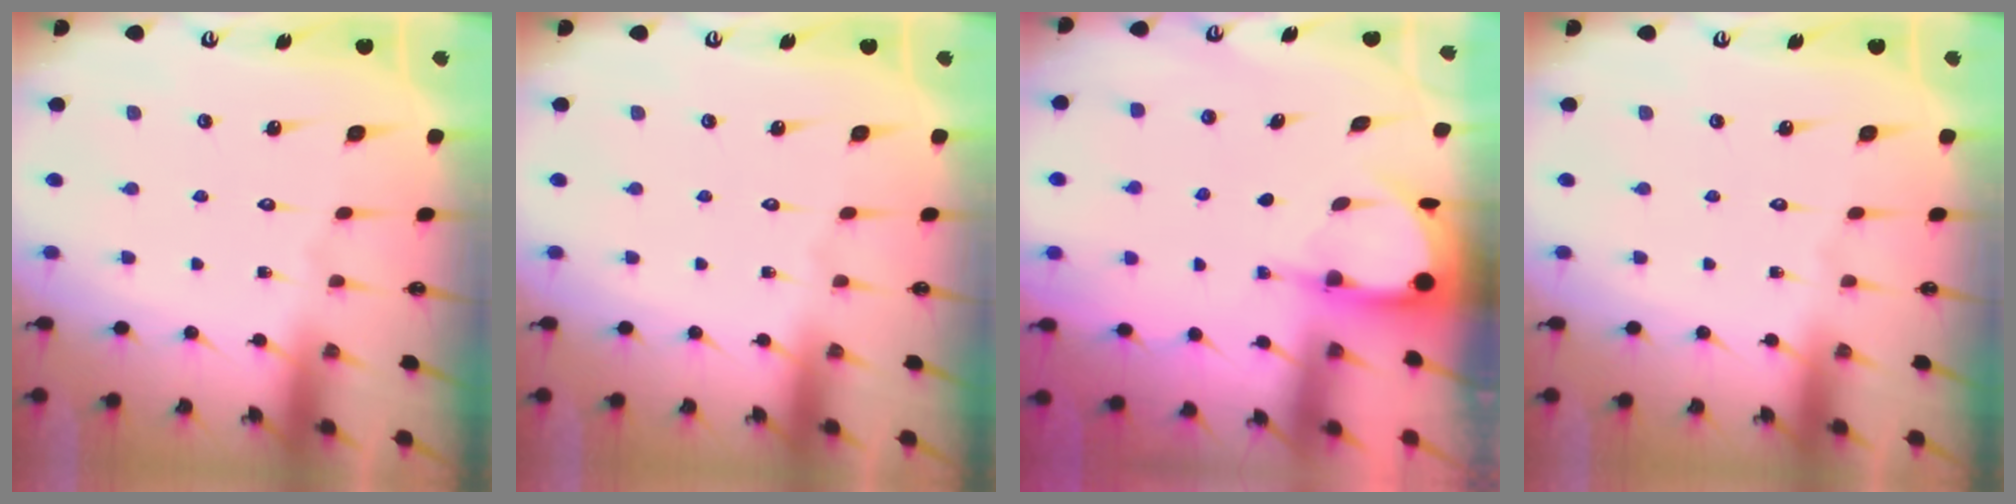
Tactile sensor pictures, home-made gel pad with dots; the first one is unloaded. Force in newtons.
{"total": 0.0}
{"total": 3.9, "press": 3.9, "slide": 0.3}
{"total": 0.0}